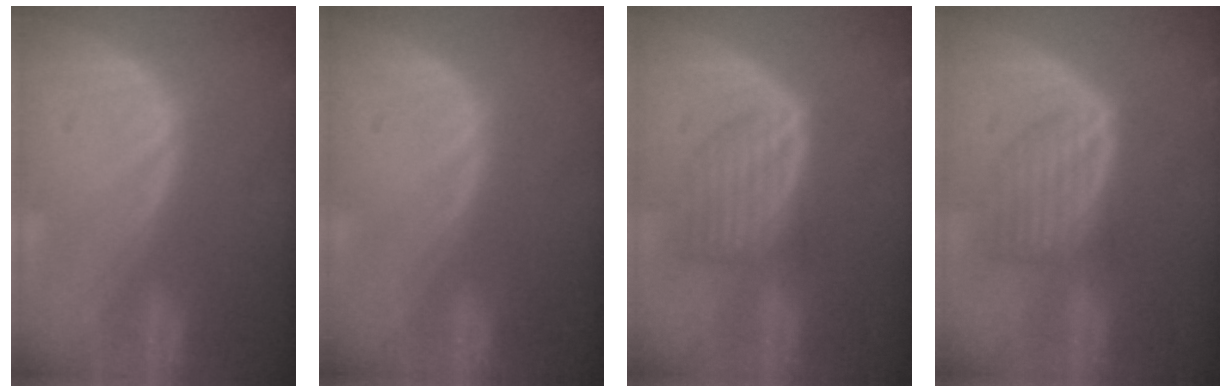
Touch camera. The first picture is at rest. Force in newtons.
{"total": 0.0}
{"total": 6.6, "press": 6.1, "slide": 2.5}
{"total": 6.6, "press": 6.1, "slide": 2.5}